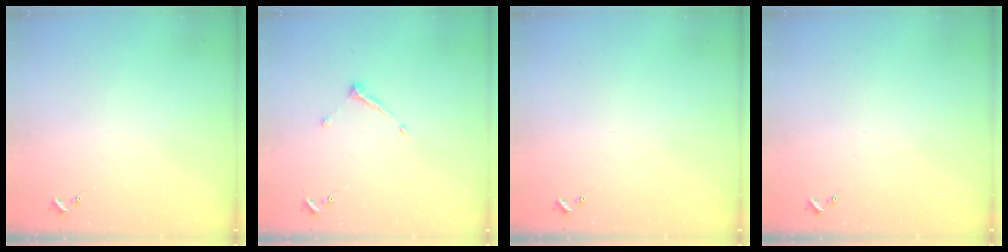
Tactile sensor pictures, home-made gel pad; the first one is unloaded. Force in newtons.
{"total": 6.6, "press": 6.6, "slide": 0.3}
{"total": 0.0}
{"total": 0.0}